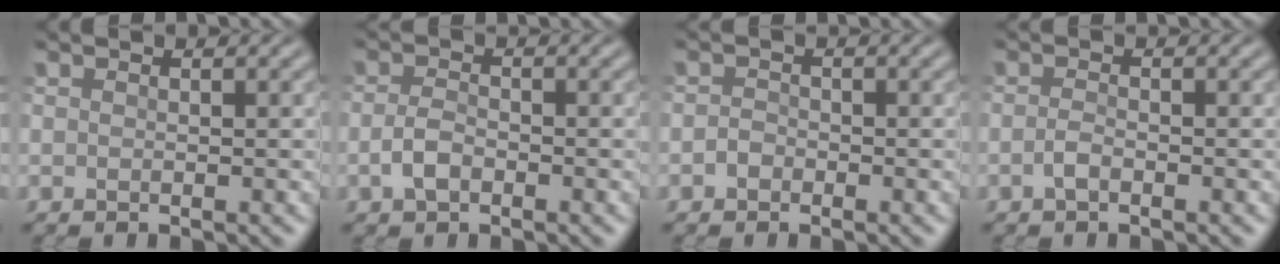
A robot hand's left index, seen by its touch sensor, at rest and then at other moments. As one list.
[{"total": 1.6, "force": [-0.6, 0.9, 1.2], "torque": [-0.027, 0.006, -0.016]}, {"total": 0.9, "force": [-0.4, 0.7, 0.2], "torque": [-0.003, 0.006, -0.012]}, {"total": 0.8, "force": [-0.4, 0.3, 0.7], "torque": [-0.019, 0.004, -0.010]}]